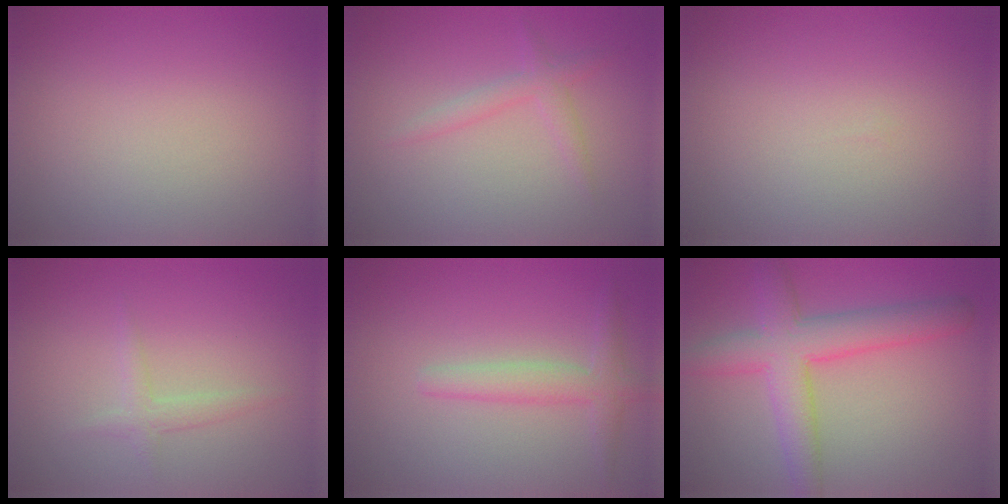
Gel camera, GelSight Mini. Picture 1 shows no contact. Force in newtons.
{"total": 1.6, "press": 1.6, "slide": 0.1}
{"total": 0.0}
{"total": 1.3, "press": 1.3, "slide": 0.0}
{"total": 2.4, "press": 2.4, "slide": 0.1}
{"total": 6.1, "press": 6.1, "slide": 0.2}